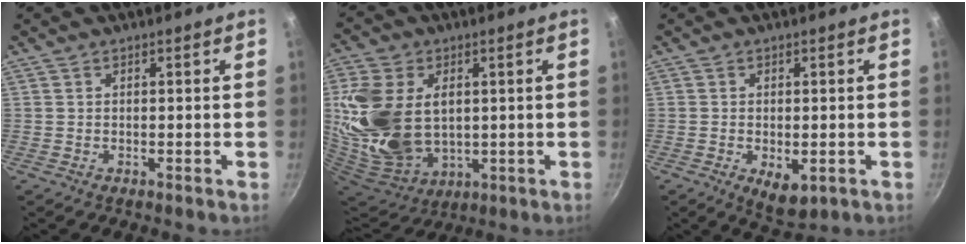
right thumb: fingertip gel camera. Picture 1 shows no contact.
{"total": 21.3, "force": [2.8, 14.6, 15.2], "torque": [-0.310, -0.017, 0.071]}
{"total": 5.5, "force": [-1.4, 2.9, 4.4], "torque": [-0.053, -0.008, -0.010]}